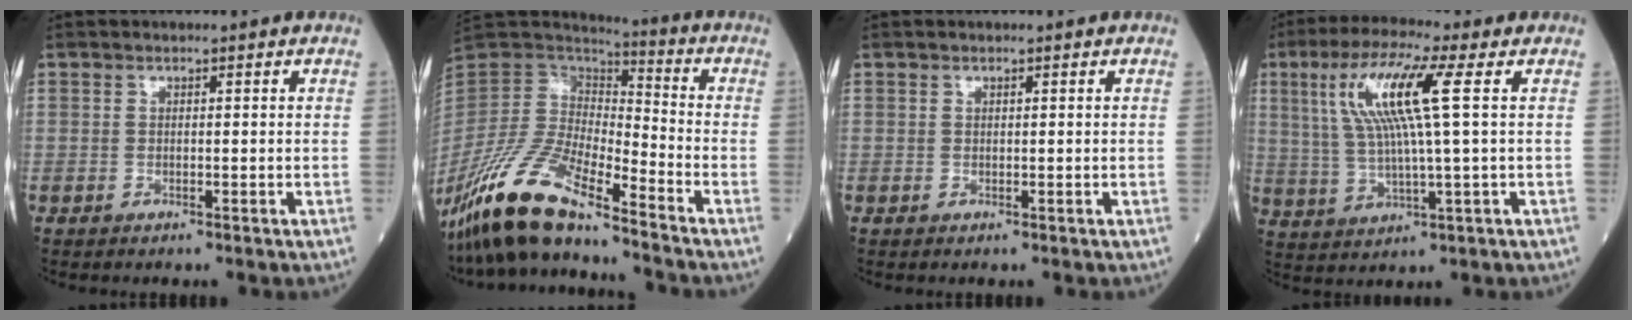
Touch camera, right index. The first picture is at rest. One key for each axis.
{"total": 16.4, "fx": -12.5, "fy": 3.0, "fz": 10.1, "tx": -0.208, "ty": -0.014, "tz": -0.239}
{"total": 0.0}
{"total": 11.8, "fx": 3.4, "fy": 0.2, "fz": 11.3, "tx": -0.238, "ty": 0.015, "tz": 0.062}